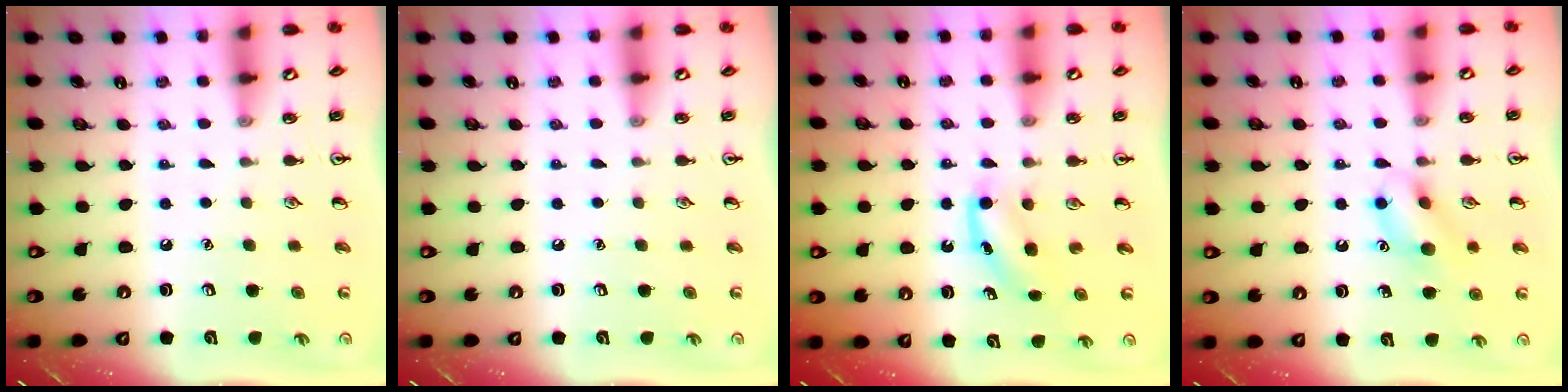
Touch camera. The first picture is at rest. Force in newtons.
{"total": 0.0}
{"total": 4.2, "press": 3.9, "slide": 1.3}
{"total": 11.0, "press": 10.9, "slide": 0.8}